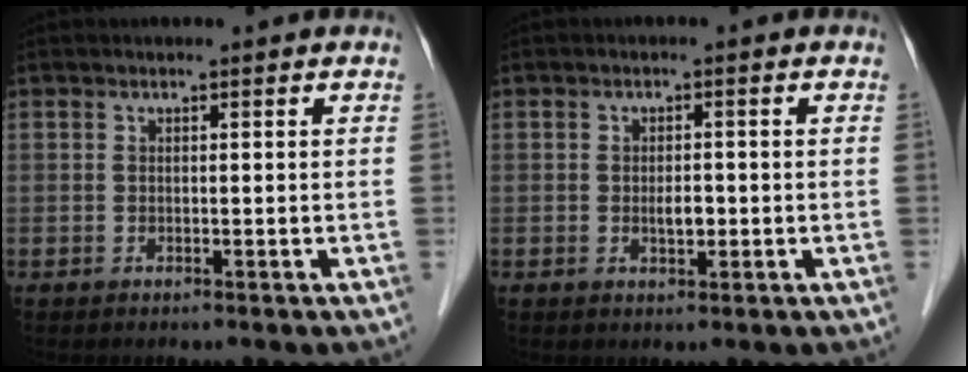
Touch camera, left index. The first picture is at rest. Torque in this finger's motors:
{"motor_torque": [0.31, 0.13, 0.02, 0.04]}